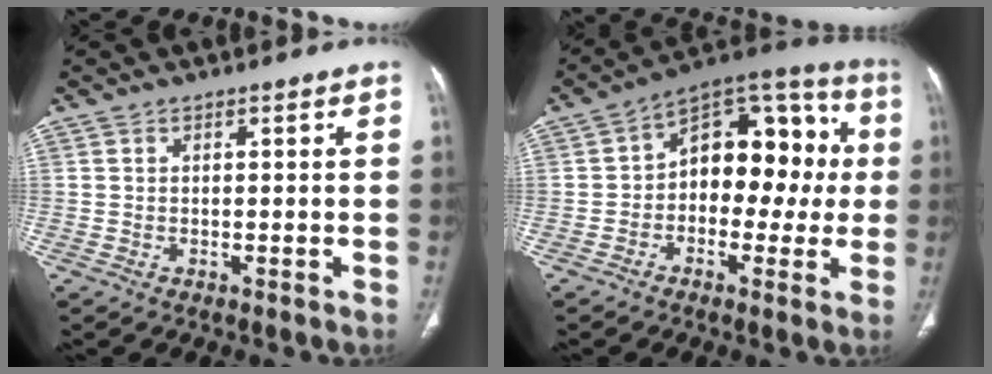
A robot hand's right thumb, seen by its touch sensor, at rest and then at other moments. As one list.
[{"total": 16.4, "force": [0.4, 10.5, 12.7], "torque": [-0.119, 0.053, -0.009]}]